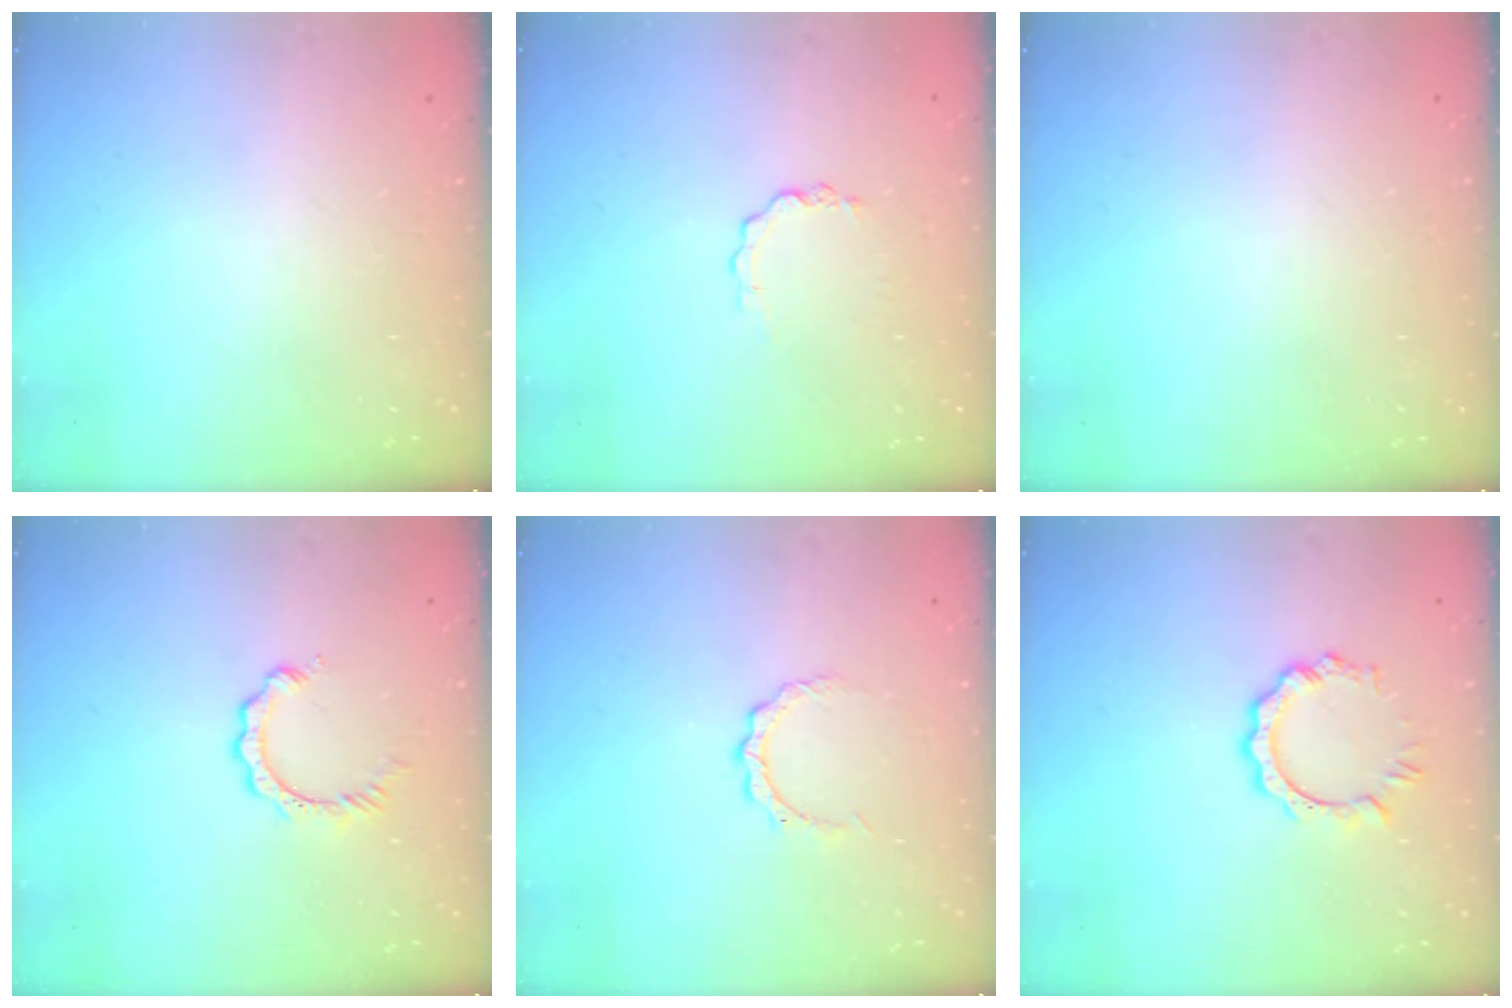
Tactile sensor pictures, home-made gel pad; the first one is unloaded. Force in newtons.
{"total": 2.9, "press": 2.9, "slide": 0.2}
{"total": 0.0}
{"total": 2.8, "press": 2.8, "slide": 0.5}
{"total": 3.8, "press": 3.7, "slide": 0.3}
{"total": 5.7, "press": 5.7, "slide": 0.5}